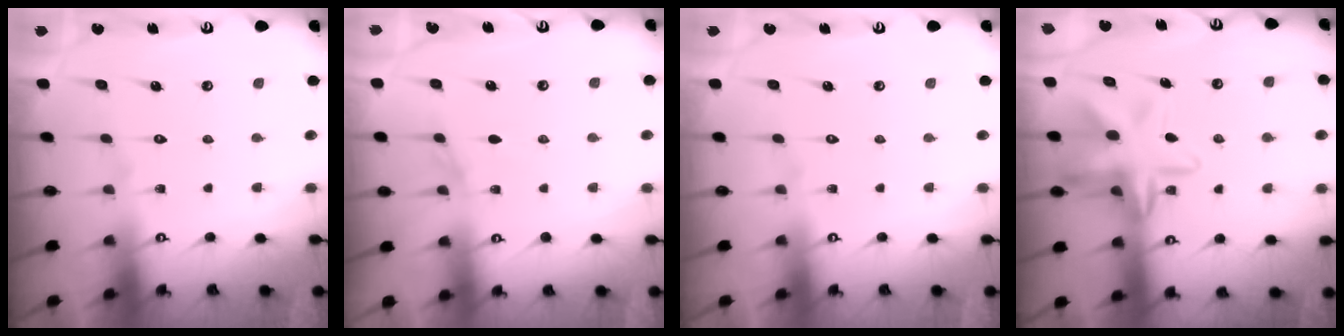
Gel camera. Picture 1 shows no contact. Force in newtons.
{"total": 3.7, "press": 3.7, "slide": 0.3}
{"total": 0.0}
{"total": 11.6, "press": 11.4, "slide": 1.6}